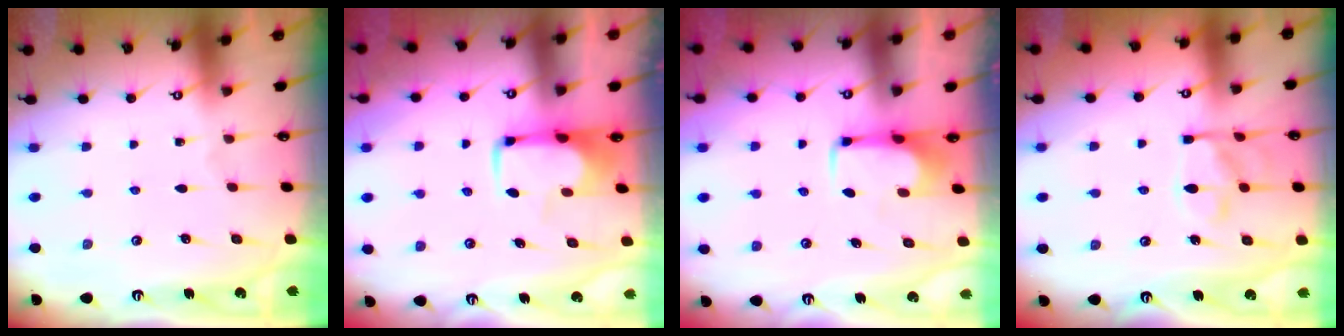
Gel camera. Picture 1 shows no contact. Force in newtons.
{"total": 1.9, "press": 1.8, "slide": 0.5}
{"total": 2.1, "press": 2.1, "slide": 0.4}
{"total": 11.3, "press": 11.2, "slide": 0.8}